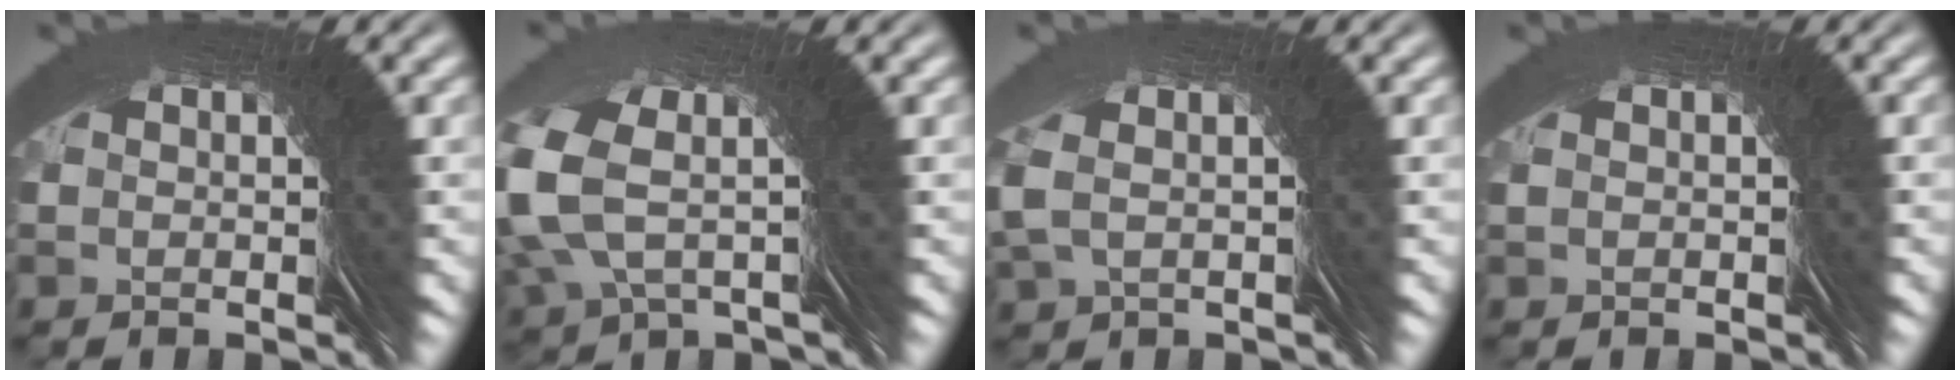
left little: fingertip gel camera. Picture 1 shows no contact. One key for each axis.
{"total": 3.9, "fx": 3.1, "fy": 1.0, "fz": 2.2, "tx": -0.056, "ty": 0.036, "tz": 0.034}
{"total": 2.0, "fx": 1.7, "fy": -1.0, "fz": 0.4, "tx": -0.008, "ty": 0.026, "tz": 0.019}
{"total": 0.6, "fx": 0.5, "fy": -0.1, "fz": 0.3, "tx": 0.002, "ty": 0.009, "tz": 0.004}